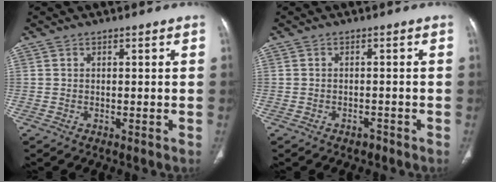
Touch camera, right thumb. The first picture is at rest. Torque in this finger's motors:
{"motor_torque": [-0.16, 0.31, -0.21, 0.08, 0.03]}